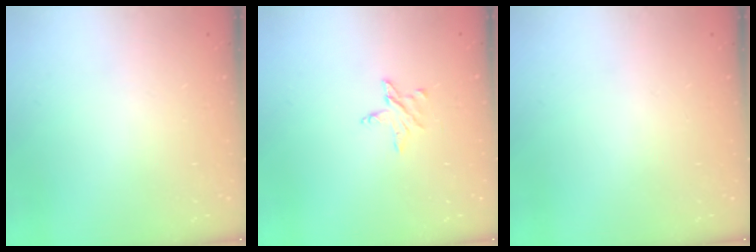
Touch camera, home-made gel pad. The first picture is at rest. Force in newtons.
{"total": 3.7, "press": 3.7, "slide": 0.3}
{"total": 0.0}